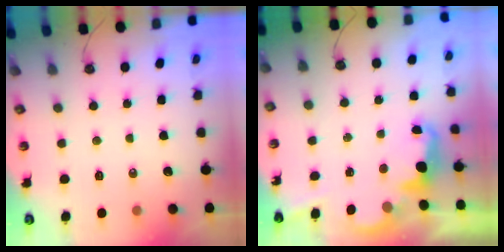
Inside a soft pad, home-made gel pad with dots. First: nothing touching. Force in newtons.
{"total": 2.5, "press": 2.4, "slide": 0.5}